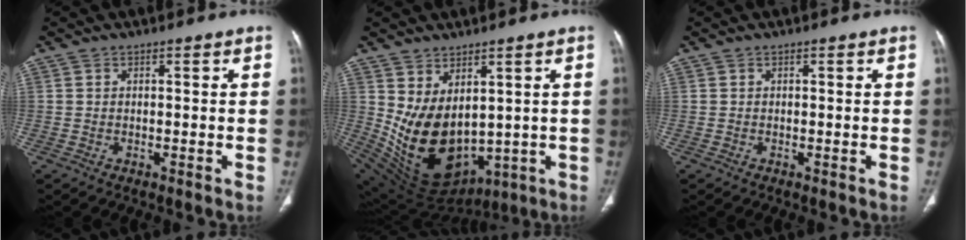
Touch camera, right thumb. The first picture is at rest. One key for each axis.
{"total": 16.0, "fx": 1.6, "fy": 10.2, "fz": 12.2, "tx": -0.198, "ty": -0.034, "tz": 0.074}
{"total": 0.0}